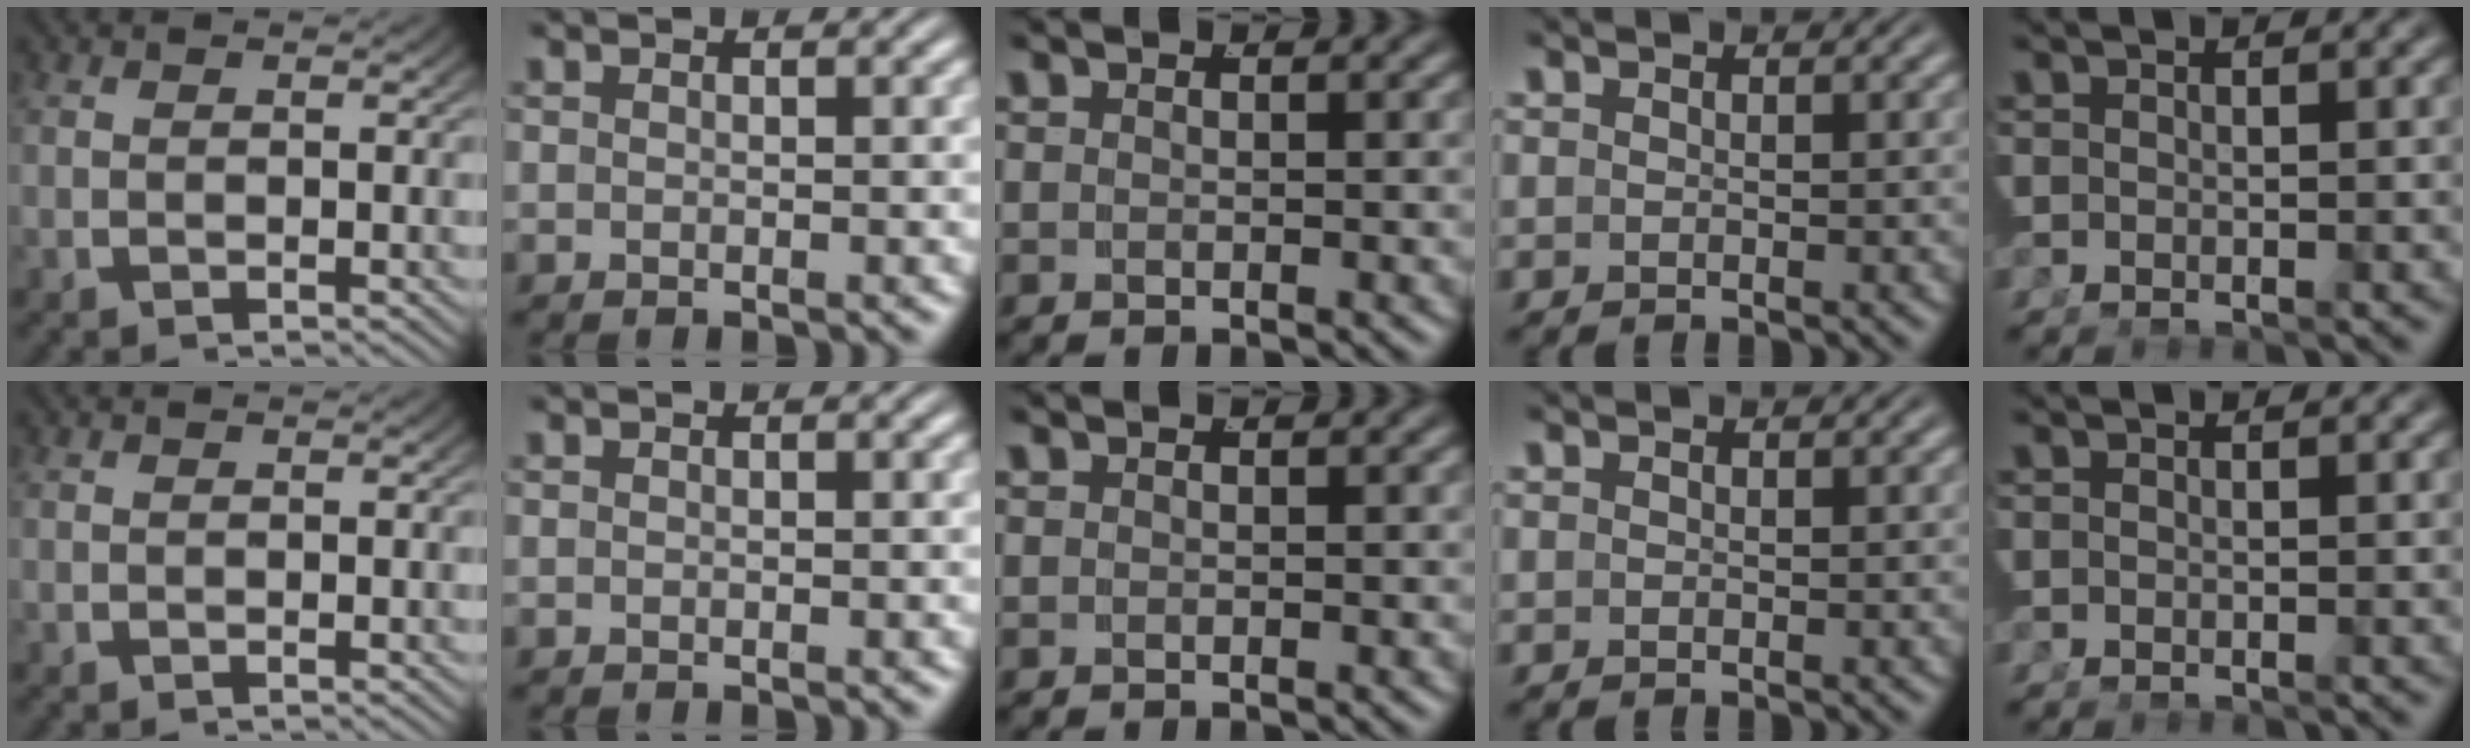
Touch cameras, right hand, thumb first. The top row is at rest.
{}